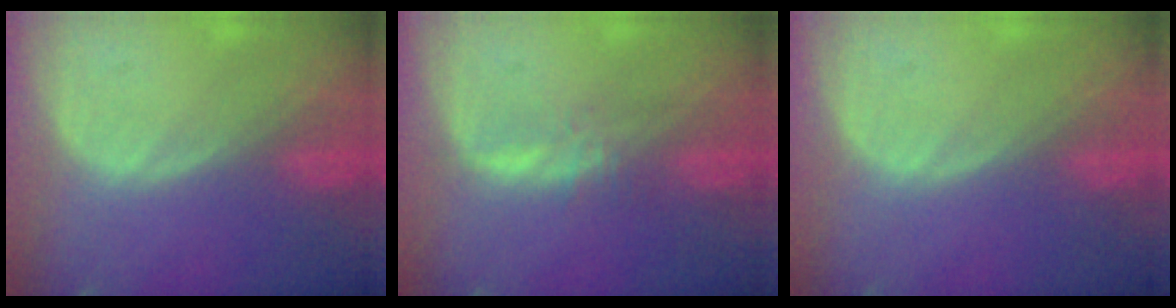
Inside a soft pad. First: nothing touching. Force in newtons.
{"total": 2.4, "press": 2.4, "slide": 0.2}
{"total": 0.0}